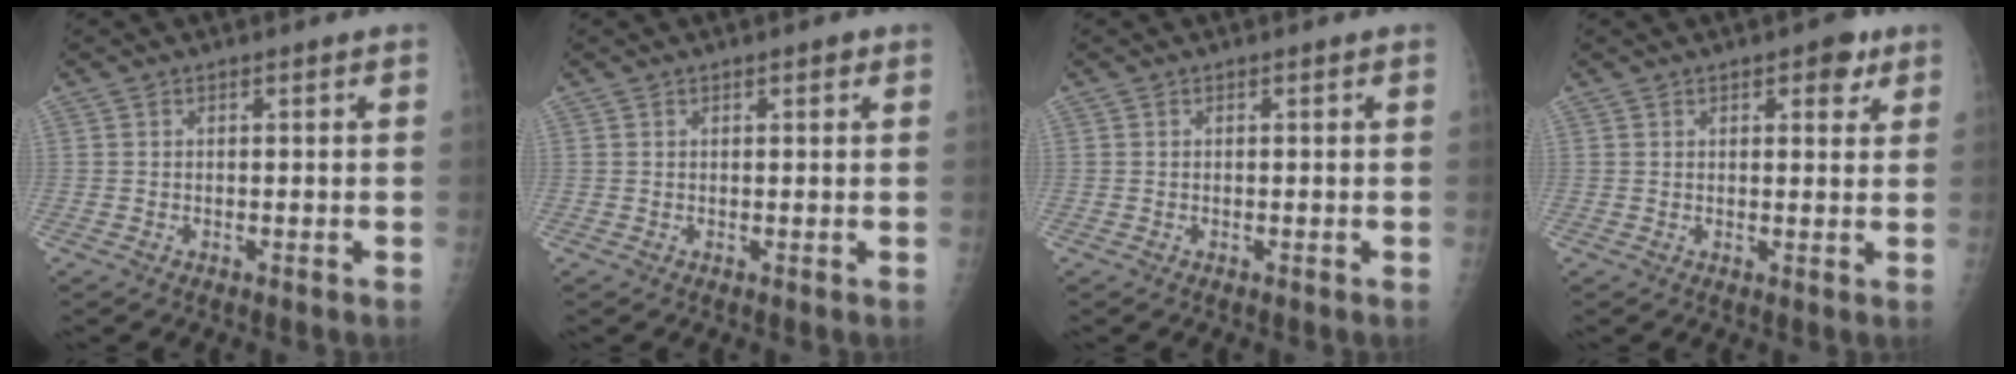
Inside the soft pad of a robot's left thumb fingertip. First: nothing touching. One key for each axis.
{"total": 1.2, "fx": 0.8, "fy": 0.4, "fz": 0.8, "tx": -0.009, "ty": -0.002, "tz": 0.010}
{"total": 0.0}
{"total": 4.7, "fx": 2.7, "fy": 2.2, "fz": 3.2, "tx": -0.020, "ty": -0.009, "tz": 0.030}